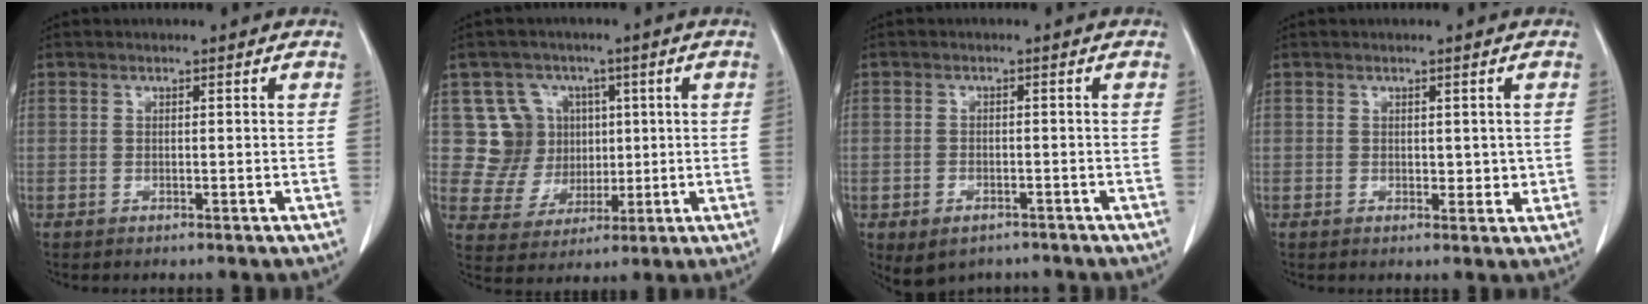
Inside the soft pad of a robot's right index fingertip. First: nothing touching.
{"total": 9.0, "force": [2.4, 8.6, 1.1], "torque": [-0.016, 0.029, 0.052]}
{"total": 5.1, "force": [-3.4, 3.1, 2.1], "torque": [-0.036, 0.001, -0.042]}
{"total": 2.5, "force": [0.4, 1.5, 1.9], "torque": [-0.020, -0.006, 0.008]}